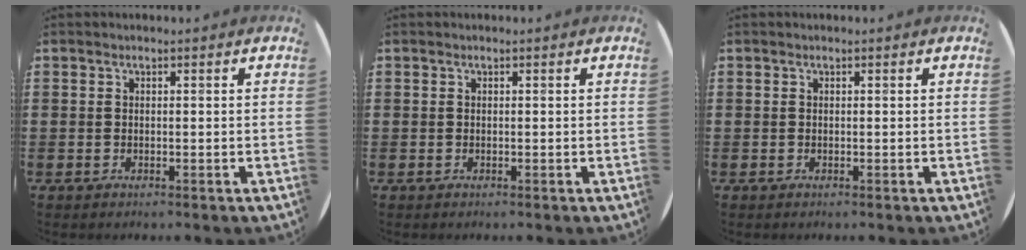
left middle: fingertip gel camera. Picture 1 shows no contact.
{"total": 0.0}
{"total": 0.0}